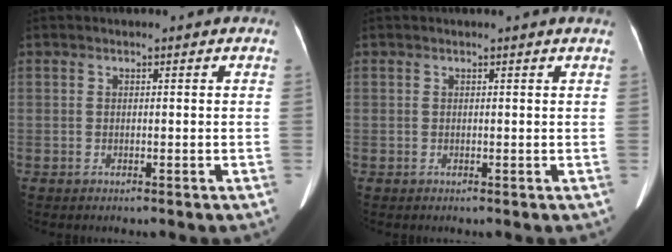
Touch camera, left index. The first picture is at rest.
{"total": 0.6, "force": [0.6, -0.1, 0.3], "torque": [-0.009, -0.002, 0.009]}